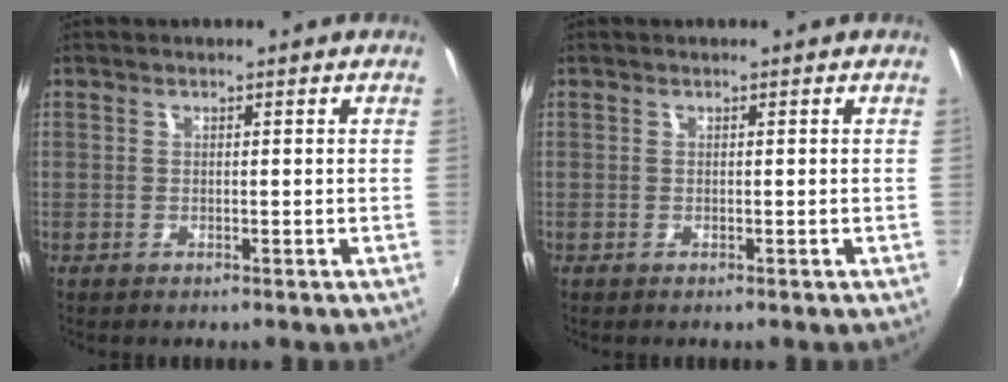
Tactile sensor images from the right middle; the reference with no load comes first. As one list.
[{"total": 0.0}]